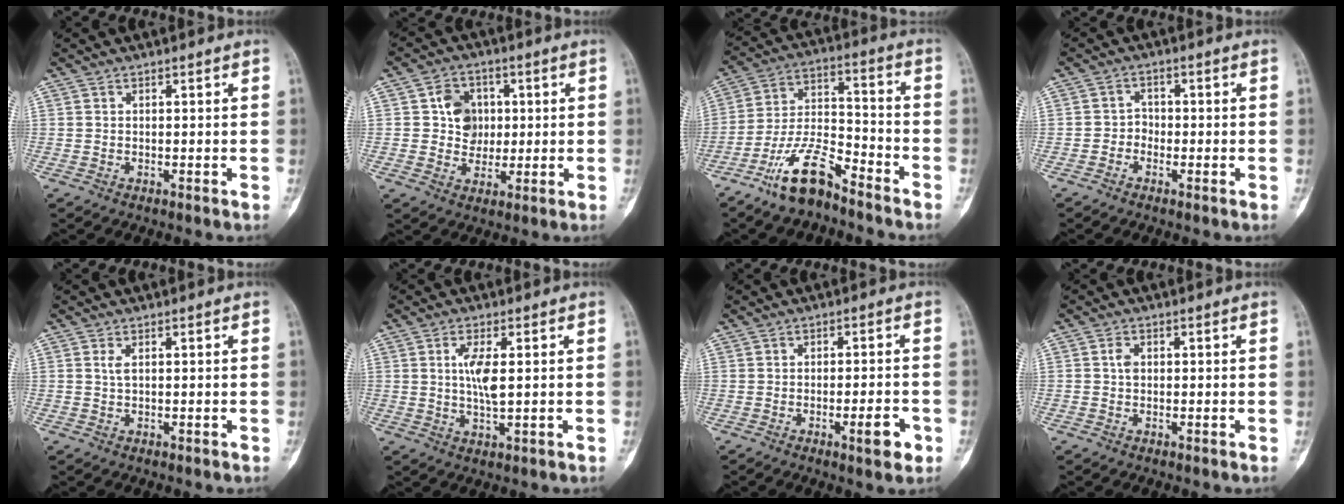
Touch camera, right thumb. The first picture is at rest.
{"total": 7.3, "force": [1.1, 6.4, 3.4], "torque": [-0.011, 0.004, 0.016]}
{"total": 12.2, "force": [-9.0, 4.1, 7.2], "torque": [-0.132, 0.070, -0.175]}
{"total": 2.3, "force": [-1.2, 1.9, 0.5], "torque": [0.011, 0.012, -0.033]}
{"total": 1.1, "force": [0.3, 0.5, 0.9], "torque": [-0.021, 0.004, 0.007]}
{"total": 5.4, "force": [0.8, 1.4, 5.1], "torque": [-0.103, -0.011, 0.016]}
{"total": 5.3, "force": [-2.3, 1.4, 4.6], "torque": [-0.057, 0.008, -0.029]}
{"total": 1.5, "force": [0.0, 1.1, 1.0], "torque": [-0.009, 0.005, -0.004]}